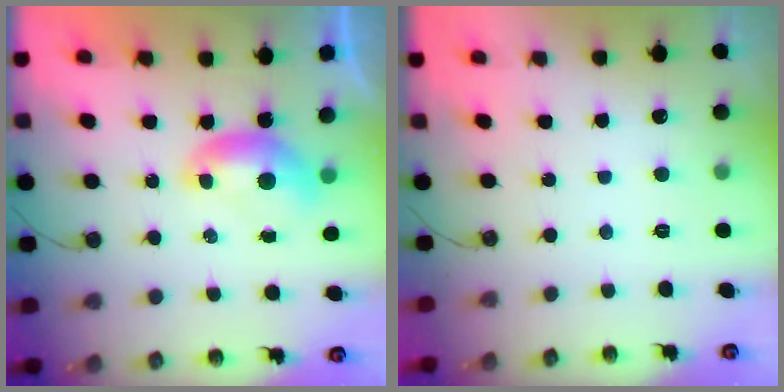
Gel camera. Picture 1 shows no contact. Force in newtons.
{"total": 2.8, "press": 2.7, "slide": 0.3}